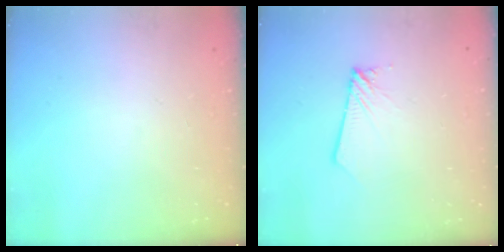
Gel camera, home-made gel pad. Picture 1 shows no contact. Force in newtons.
{"total": 1.8, "press": 1.8, "slide": 0.2}